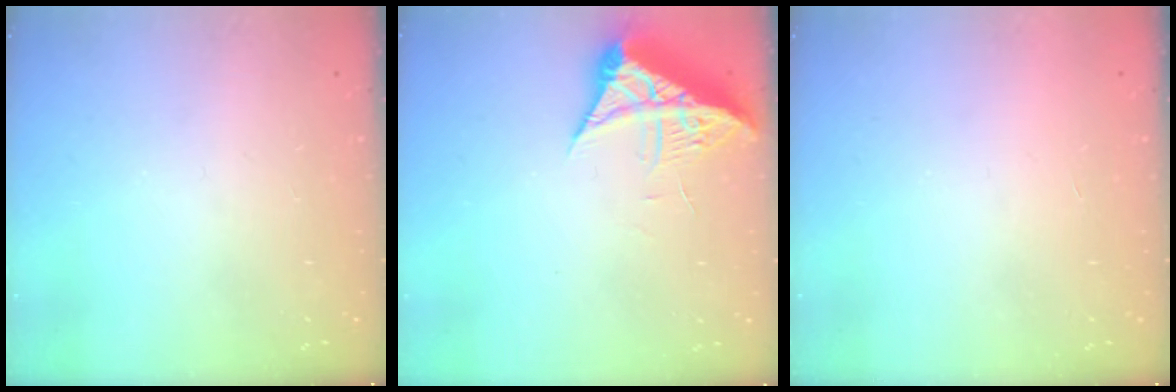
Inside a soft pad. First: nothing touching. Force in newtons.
{"total": 7.2, "press": 7.2, "slide": 0.8}
{"total": 1.5, "press": 1.5, "slide": 0.1}